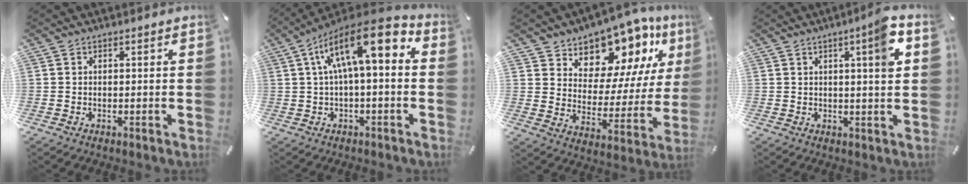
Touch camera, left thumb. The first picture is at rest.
{"total": 16.0, "force": [4.5, 5.8, 14.2], "torque": [-0.242, -0.021, 0.072]}
{"total": 12.5, "force": [9.9, 7.2, 2.6], "torque": [-0.049, -0.103, 0.176]}
{"total": 7.4, "force": [2.6, 0.6, 6.9], "torque": [-0.094, -0.013, 0.032]}